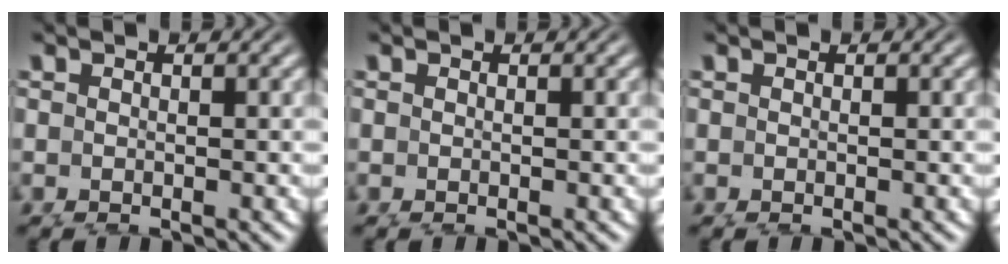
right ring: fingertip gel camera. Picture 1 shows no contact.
{"total": 0.0}
{"total": 0.0}